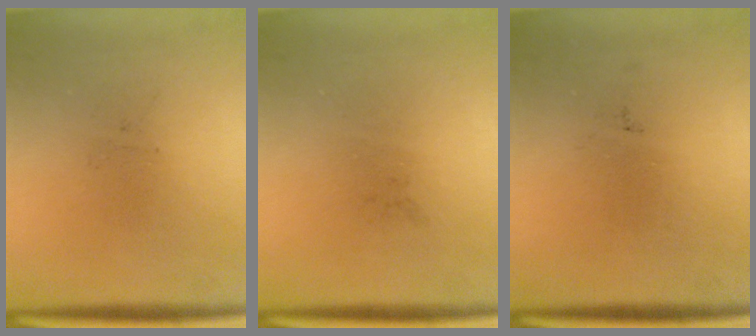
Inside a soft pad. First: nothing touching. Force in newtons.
{"total": 0.0}
{"total": 0.0}